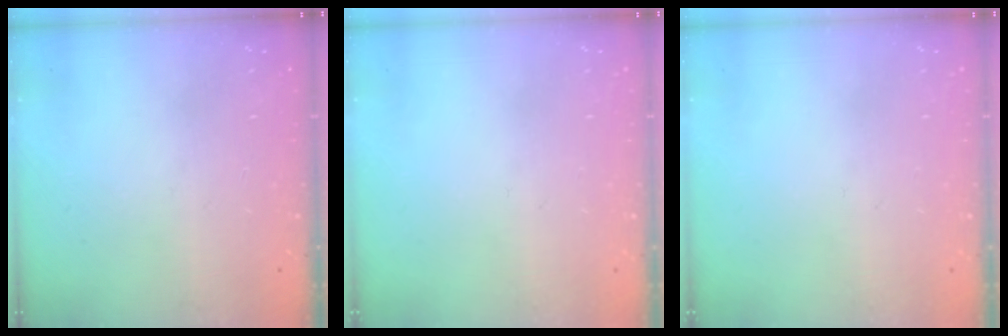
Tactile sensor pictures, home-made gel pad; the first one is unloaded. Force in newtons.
{"total": 0.0}
{"total": 0.0}